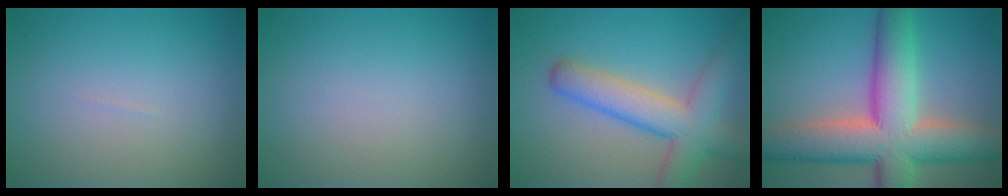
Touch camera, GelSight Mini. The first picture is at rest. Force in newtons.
{"total": 0.0}
{"total": 6.5, "press": 6.5, "slide": 0.3}
{"total": 11.8, "press": 11.8, "slide": 0.8}